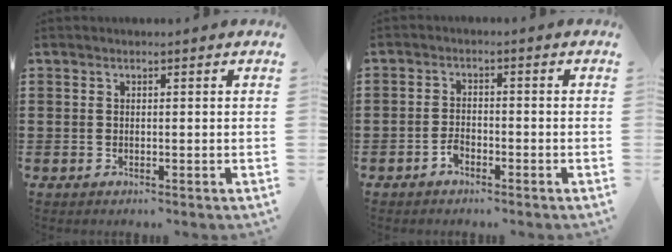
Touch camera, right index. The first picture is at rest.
{"total": 2.1, "force": [-1.6, 0.9, 1.1], "torque": [-0.022, 0.004, -0.031]}